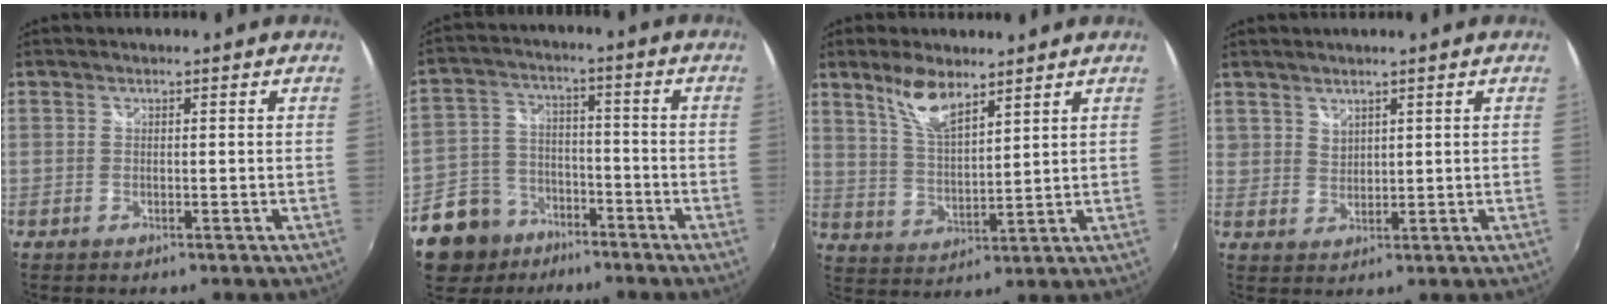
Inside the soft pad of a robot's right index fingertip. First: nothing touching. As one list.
[{"total": 12.9, "force": [-8.3, 9.2, 3.7], "torque": [-0.108, 0.026, -0.131]}, {"total": 8.0, "force": [5.7, 2.4, 5.1], "torque": [-0.098, 0.004, 0.116]}, {"total": 2.8, "force": [2.4, 1.3, 0.4], "torque": [0.001, 0.006, 0.048]}]